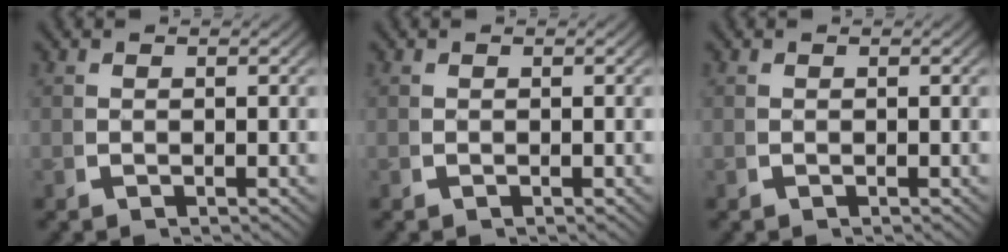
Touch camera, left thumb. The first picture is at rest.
{"total": 0.0}
{"total": 0.0}